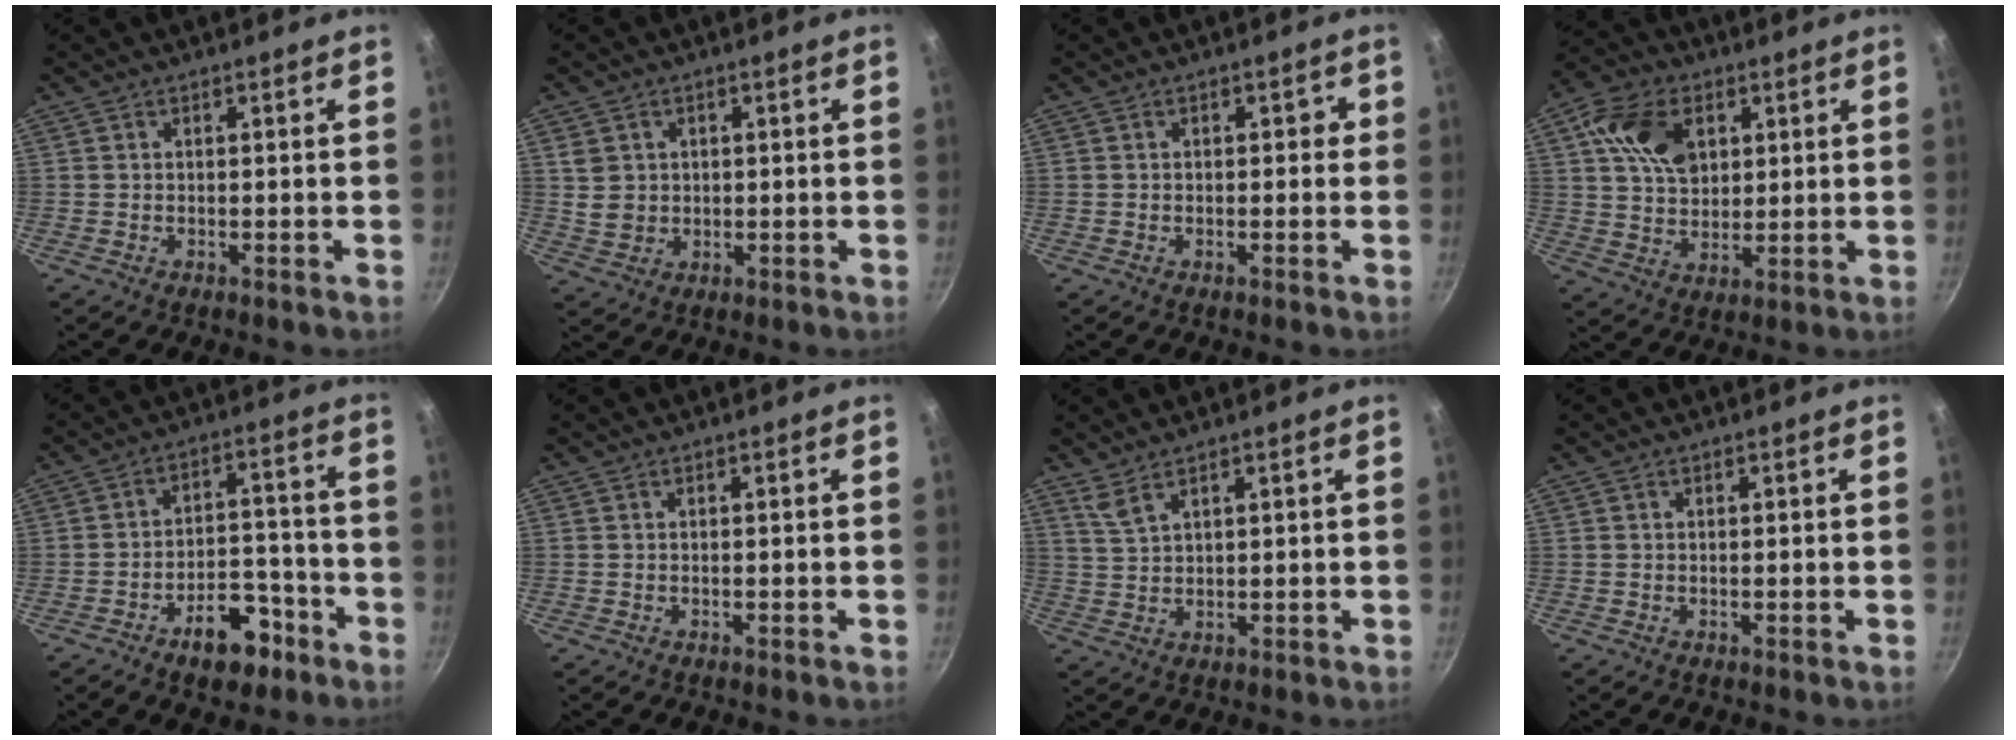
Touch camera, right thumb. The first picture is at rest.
{"total": 5.0, "force": [0.9, 4.7, 1.5], "torque": [-0.009, 0.000, 0.021]}
{"total": 1.2, "force": [0.1, 1.1, 0.6], "torque": [0.007, 0.002, -0.002]}
{"total": 11.8, "force": [4.1, 8.2, 7.4], "torque": [-0.110, -0.004, 0.071]}
{"total": 10.0, "force": [-6.0, 5.5, 5.8], "torque": [-0.053, 0.054, -0.082]}
{"total": 0.0}
{"total": 3.0, "force": [2.5, 0.8, 1.4], "torque": [-0.031, -0.016, 0.057]}
{"total": 0.0}